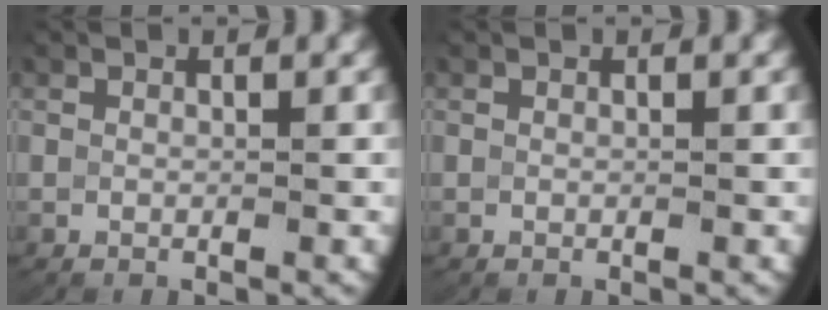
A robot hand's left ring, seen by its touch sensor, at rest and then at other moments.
{"total": 0.0}